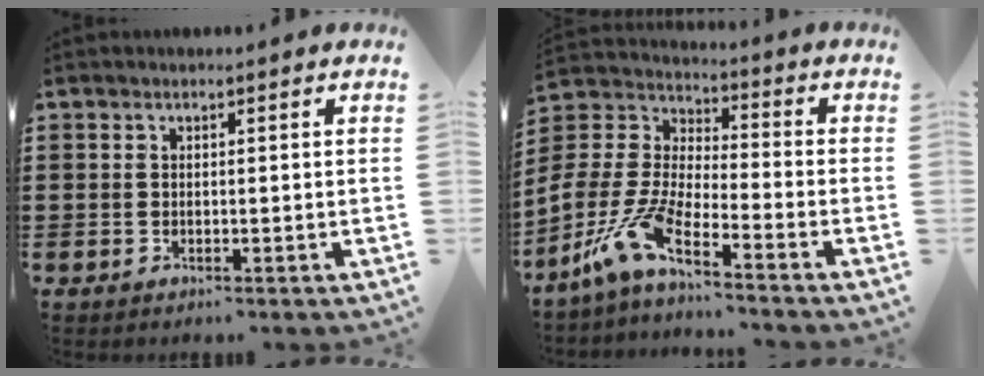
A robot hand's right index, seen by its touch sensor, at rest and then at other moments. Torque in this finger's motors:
{"motor_torque": [2.12, 0.02, 0.70, 0.14]}